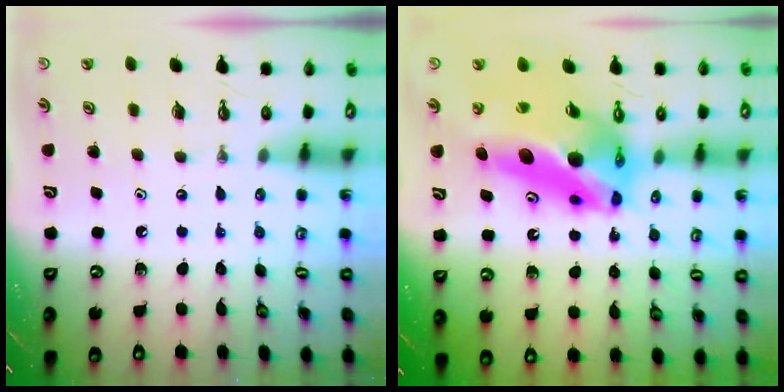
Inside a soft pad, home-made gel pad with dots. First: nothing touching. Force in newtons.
{"total": 20.4, "press": 18.9, "slide": 7.6}